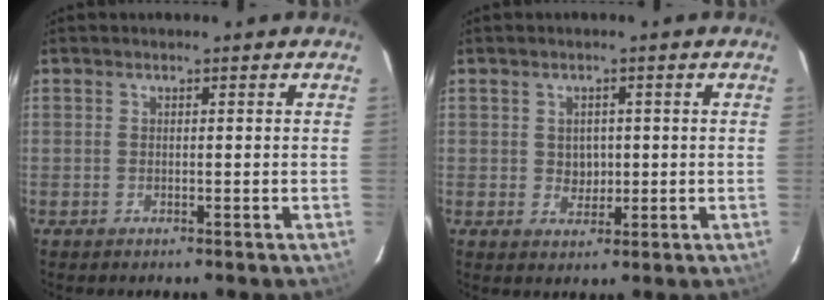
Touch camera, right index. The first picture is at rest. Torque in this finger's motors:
{"motor_torque": [-0.05, 0.05, 0.00, 0.00]}